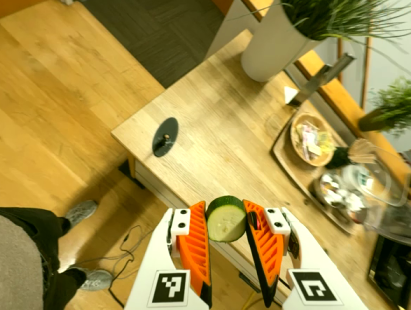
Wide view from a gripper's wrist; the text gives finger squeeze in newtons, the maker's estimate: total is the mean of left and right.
{"total": 8.9, "left": 9.4, "right": 8.4}